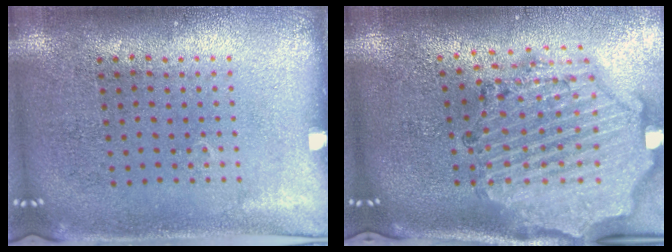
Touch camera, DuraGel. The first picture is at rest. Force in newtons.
{"total": 2.7, "press": 2.5, "slide": 1.1}